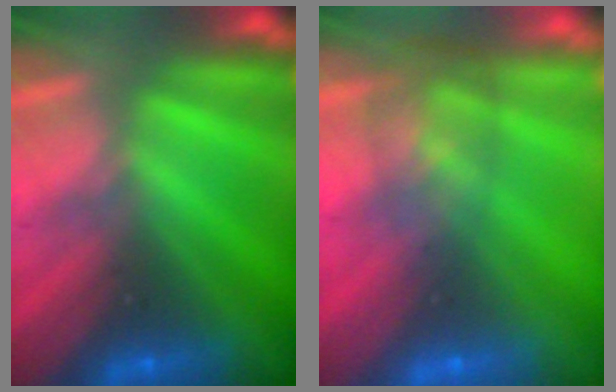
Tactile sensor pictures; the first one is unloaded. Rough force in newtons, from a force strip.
{"total": 9.3}